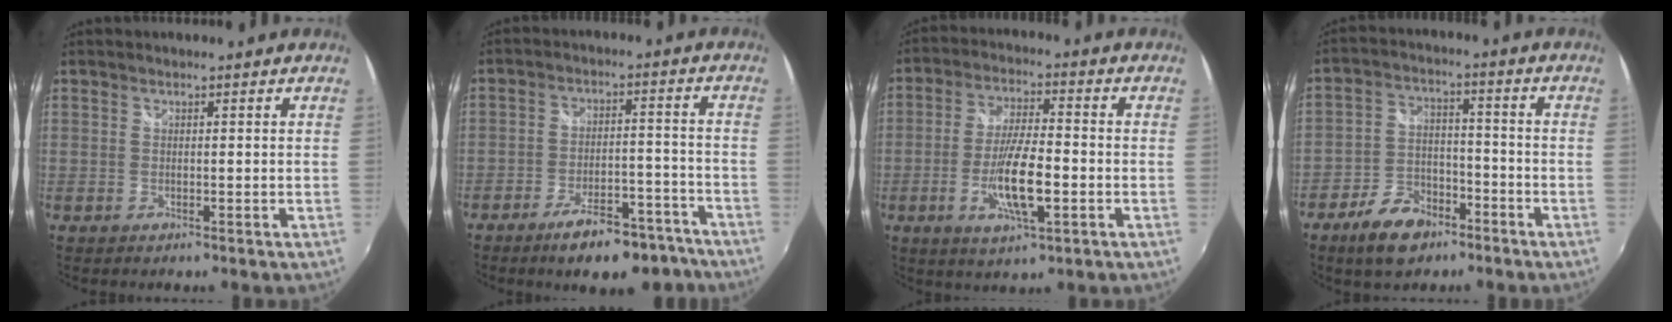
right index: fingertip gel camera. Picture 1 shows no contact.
{"total": 13.2, "force": [-10.4, 4.6, 6.8], "torque": [-0.110, 0.016, -0.142]}
{"total": 10.7, "force": [-3.1, 2.6, 9.9], "torque": [-0.193, -0.008, -0.057]}
{"total": 10.1, "force": [-6.8, 5.5, 5.0], "torque": [-0.116, 0.011, -0.116]}